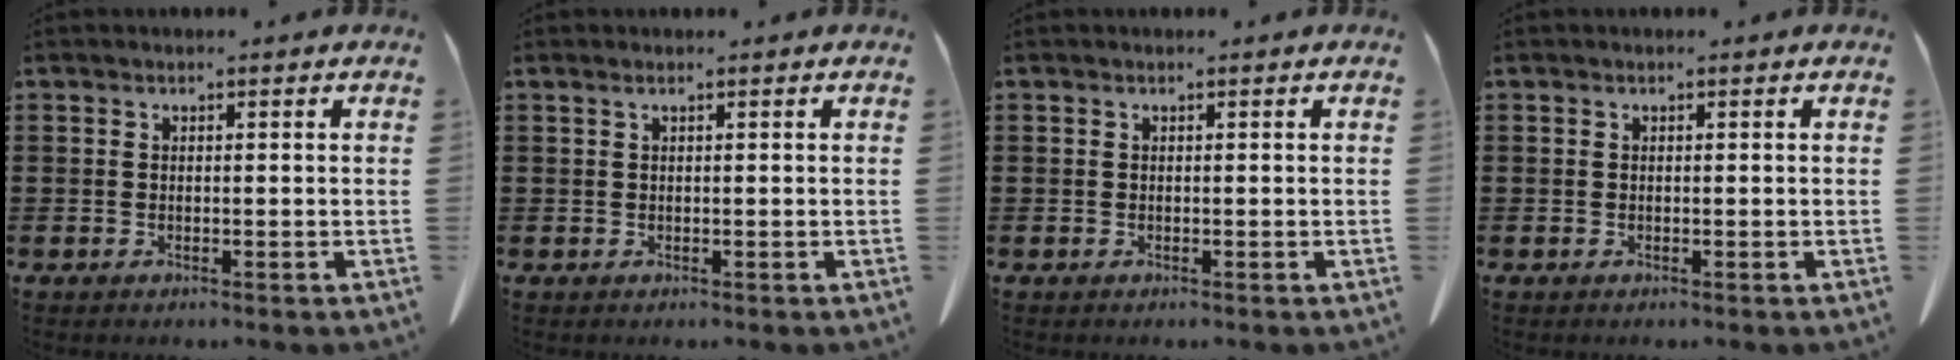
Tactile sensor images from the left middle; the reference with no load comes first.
{"total": 0.5, "force": [0.3, 0.0, 0.4], "torque": [-0.008, 0.000, 0.006]}
{"total": 0.0}
{"total": 0.0}